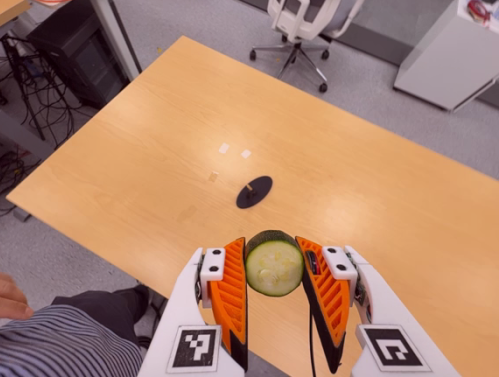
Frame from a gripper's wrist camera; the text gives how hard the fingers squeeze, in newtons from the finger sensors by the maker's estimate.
{"total": 9.6, "left": 8.6, "right": 10.6}